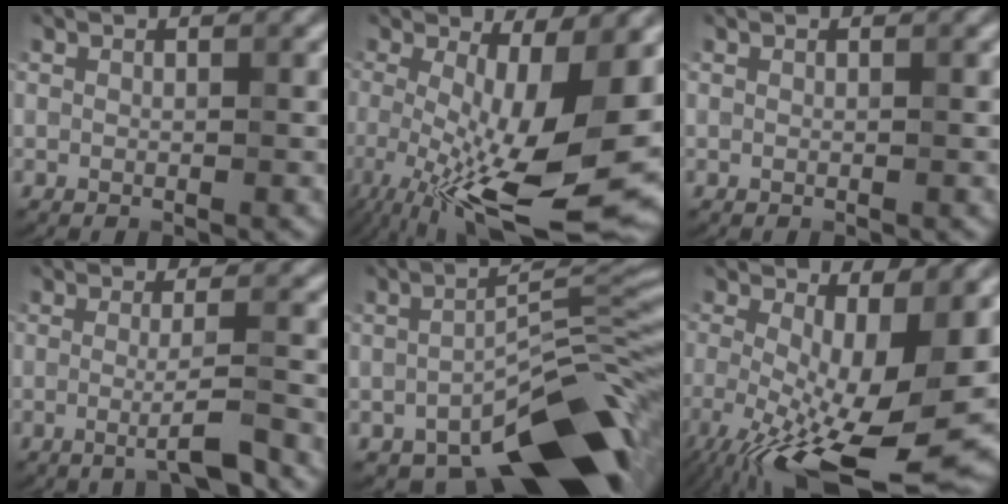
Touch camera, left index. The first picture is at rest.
{"total": 13.8, "force": [-2.8, 4.3, 12.9], "torque": [-0.209, -0.026, -0.041]}
{"total": 0.0}
{"total": 3.7, "force": [-1.4, 0.3, 3.4], "torque": [-0.050, 0.005, -0.035]}
{"total": 13.1, "force": [-8.0, 4.8, 9.1], "torque": [-0.127, -0.009, -0.136]}
{"total": 14.3, "force": [-3.6, 5.0, 12.9], "torque": [-0.222, -0.027, -0.054]}